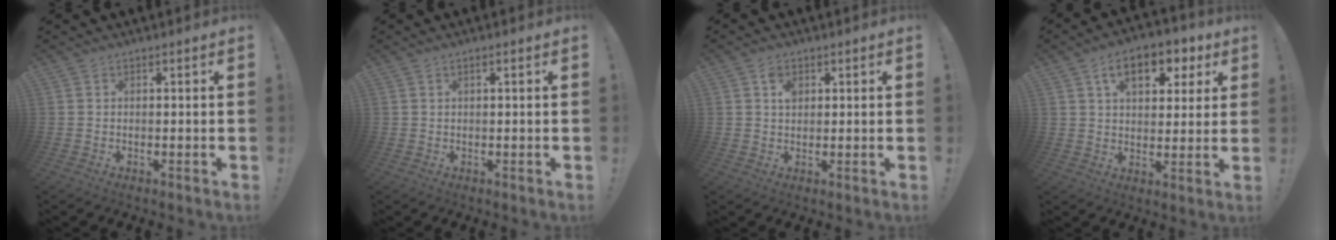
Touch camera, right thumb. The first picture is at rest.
{"total": 1.0, "force": [0.1, 0.0, 1.0], "torque": [-0.017, 0.000, 0.000]}
{"total": 2.8, "force": [1.1, 2.0, 1.6], "torque": [-0.016, -0.004, 0.016]}
{"total": 11.8, "force": [5.4, 6.9, 7.8], "torque": [-0.110, -0.016, 0.093]}